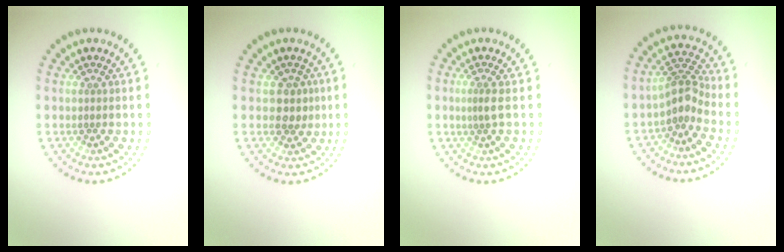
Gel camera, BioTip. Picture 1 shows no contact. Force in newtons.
{"total": 2.1, "press": 1.8, "slide": 1.0}
{"total": 1.1, "press": 0.6, "slide": 0.9}
{"total": 2.8, "press": 2.1, "slide": 1.8}